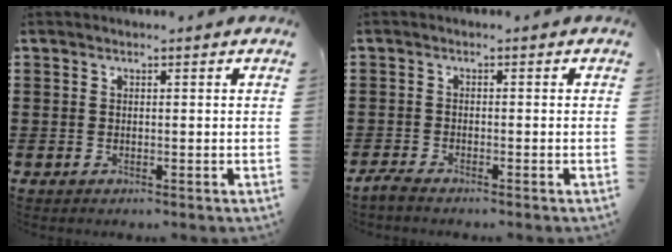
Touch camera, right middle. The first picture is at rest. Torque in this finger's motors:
{"motor_torque": [0.30, -0.17, 0.08, 0.03]}